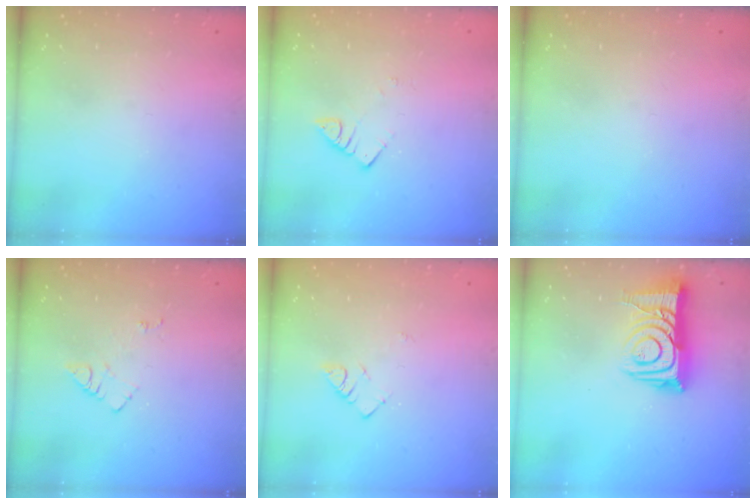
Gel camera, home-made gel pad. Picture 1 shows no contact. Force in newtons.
{"total": 3.1, "press": 3.1, "slide": 0.5}
{"total": 0.0}
{"total": 6.2, "press": 6.2, "slide": 0.8}
{"total": 2.8, "press": 2.7, "slide": 0.4}
{"total": 14.1, "press": 14.1, "slide": 1.1}